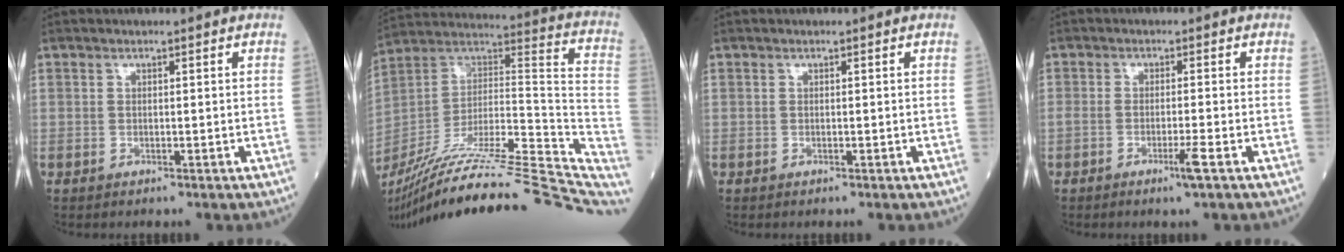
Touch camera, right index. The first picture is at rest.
{"total": 37.3, "force": [-31.1, 4.2, 20.1], "torque": [-0.244, -0.031, -0.456]}
{"total": 0.0}
{"total": 2.9, "force": [-1.6, -0.5, 2.4], "torque": [-0.047, -0.008, -0.032]}